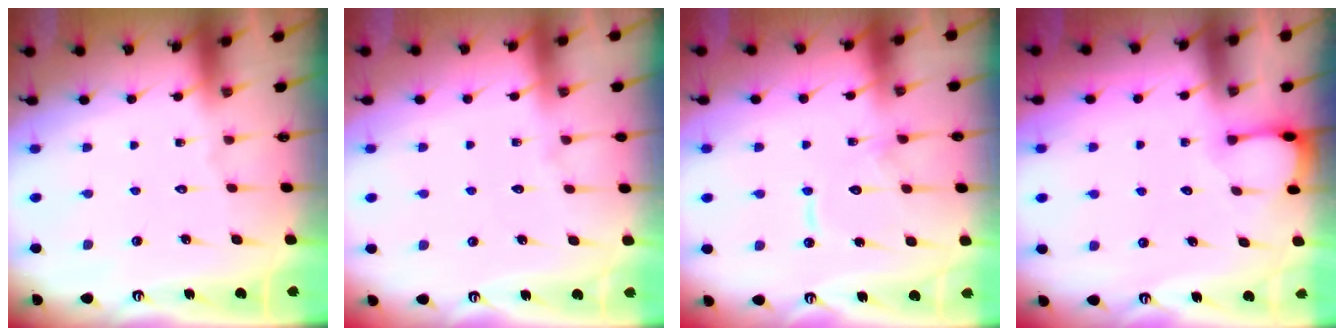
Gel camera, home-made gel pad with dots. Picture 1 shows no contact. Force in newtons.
{"total": 4.5, "press": 4.5, "slide": 0.6}
{"total": 11.1, "press": 11.0, "slide": 0.9}
{"total": 2.7, "press": 2.7, "slide": 0.4}